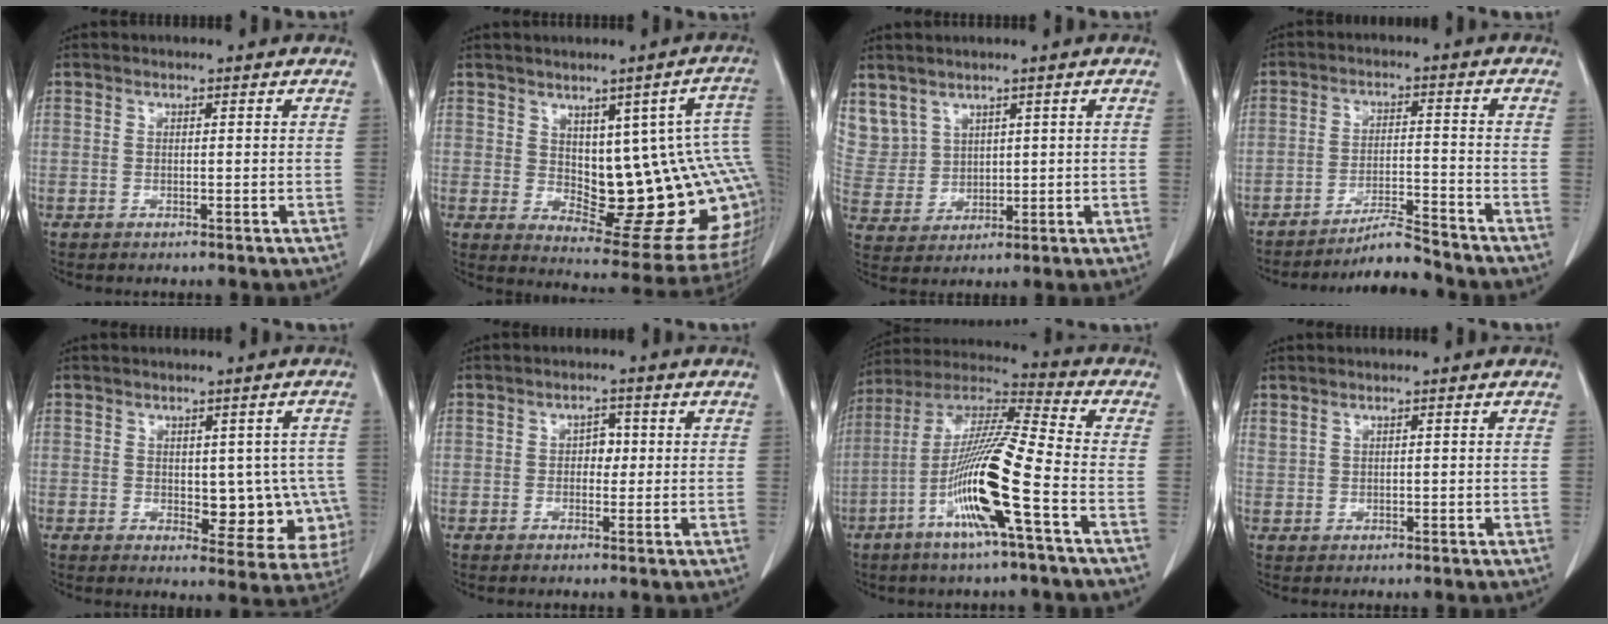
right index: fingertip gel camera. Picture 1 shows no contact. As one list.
[{"total": 18.0, "force": [1.8, 5.8, 16.9], "torque": [-0.163, 0.004, 0.038]}, {"total": 10.1, "force": [5.5, 8.2, 2.2], "torque": [-0.085, 0.030, 0.145]}, {"total": 6.5, "force": [-6.2, -0.9, 1.6], "torque": [-0.026, -0.009, -0.109]}, {"total": 9.5, "force": [-0.9, 5.1, 8.0], "torque": [-0.070, 0.006, 0.002]}, {"total": 2.3, "force": [0.1, 1.6, 1.6], "torque": [-0.018, 0.004, 0.000]}, {"total": 16.1, "force": [-5.8, 0.0, 15.0], "torque": [-0.301, -0.006, -0.117]}, {"total": 1.1, "force": [0.9, 0.5, 0.5], "torque": [-0.012, 0.007, 0.024]}]